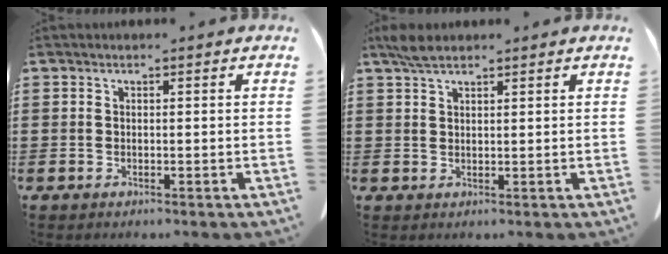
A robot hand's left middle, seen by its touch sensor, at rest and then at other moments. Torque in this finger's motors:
{"motor_torque": [1.07, 0.93, 0.04, 0.03]}